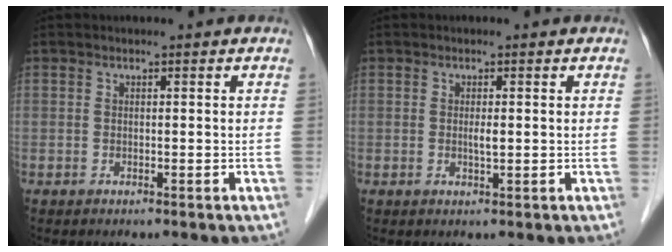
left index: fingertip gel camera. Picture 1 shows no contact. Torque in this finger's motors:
{"motor_torque": [0.14, 0.12, 0.02, 0.01]}